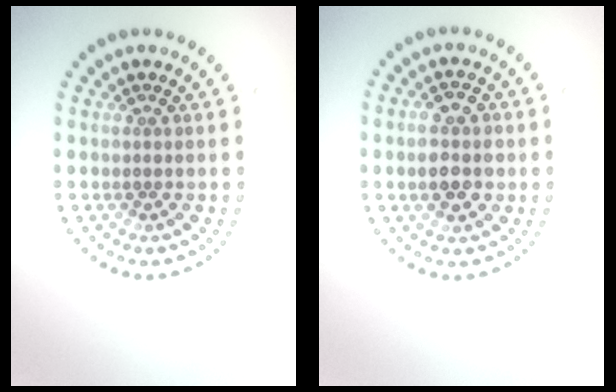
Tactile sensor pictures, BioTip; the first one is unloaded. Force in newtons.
{"total": 3.7, "press": 3.7, "slide": 0.1}